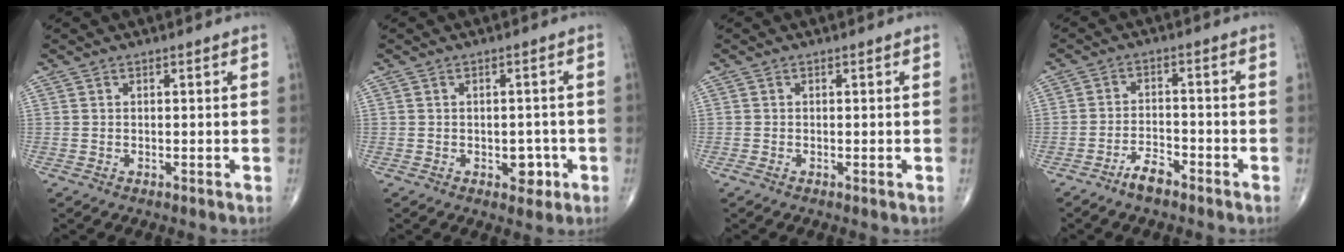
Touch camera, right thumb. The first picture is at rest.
{"total": 3.6, "force": [-1.3, 2.4, 2.4], "torque": [-0.008, 0.006, -0.014]}
{"total": 0.8, "force": [-0.4, 0.2, 0.6], "torque": [-0.018, -0.004, -0.010]}
{"total": 4.3, "force": [-3.4, 1.4, 2.3], "torque": [-0.043, 0.021, -0.064]}